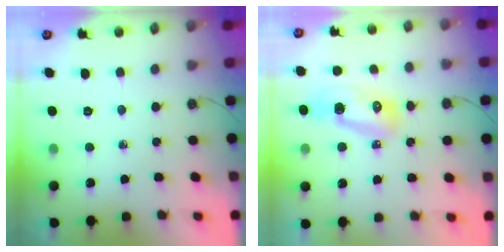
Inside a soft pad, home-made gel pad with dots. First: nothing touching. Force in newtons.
{"total": 8.8, "press": 8.7, "slide": 1.0}